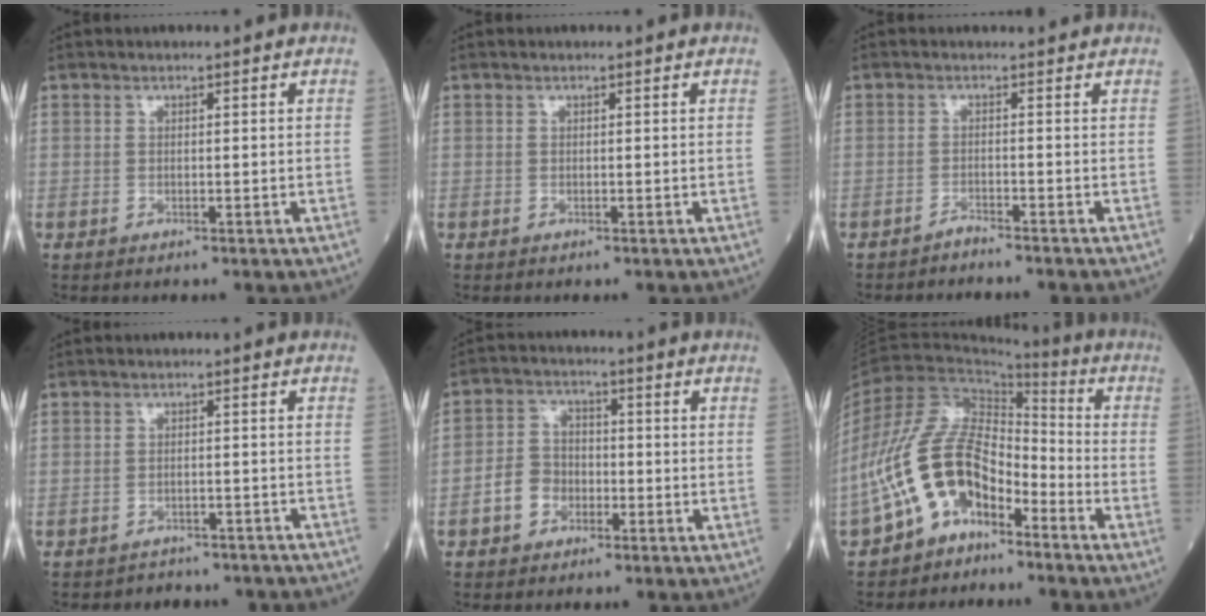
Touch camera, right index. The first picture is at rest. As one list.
[{"total": 0.0}, {"total": 1.4, "force": [-1.3, -0.1, 0.6], "torque": [-0.010, 0.013, -0.016]}, {"total": 6.4, "force": [-5.8, 2.8, 0.6], "torque": [-0.003, 0.016, -0.059]}, {"total": 5.5, "force": [-2.2, 4.4, 2.5], "torque": [-0.055, 0.019, -0.042]}, {"total": 12.3, "force": [-6.9, 6.5, 7.8], "torque": [-0.172, 0.033, -0.130]}]